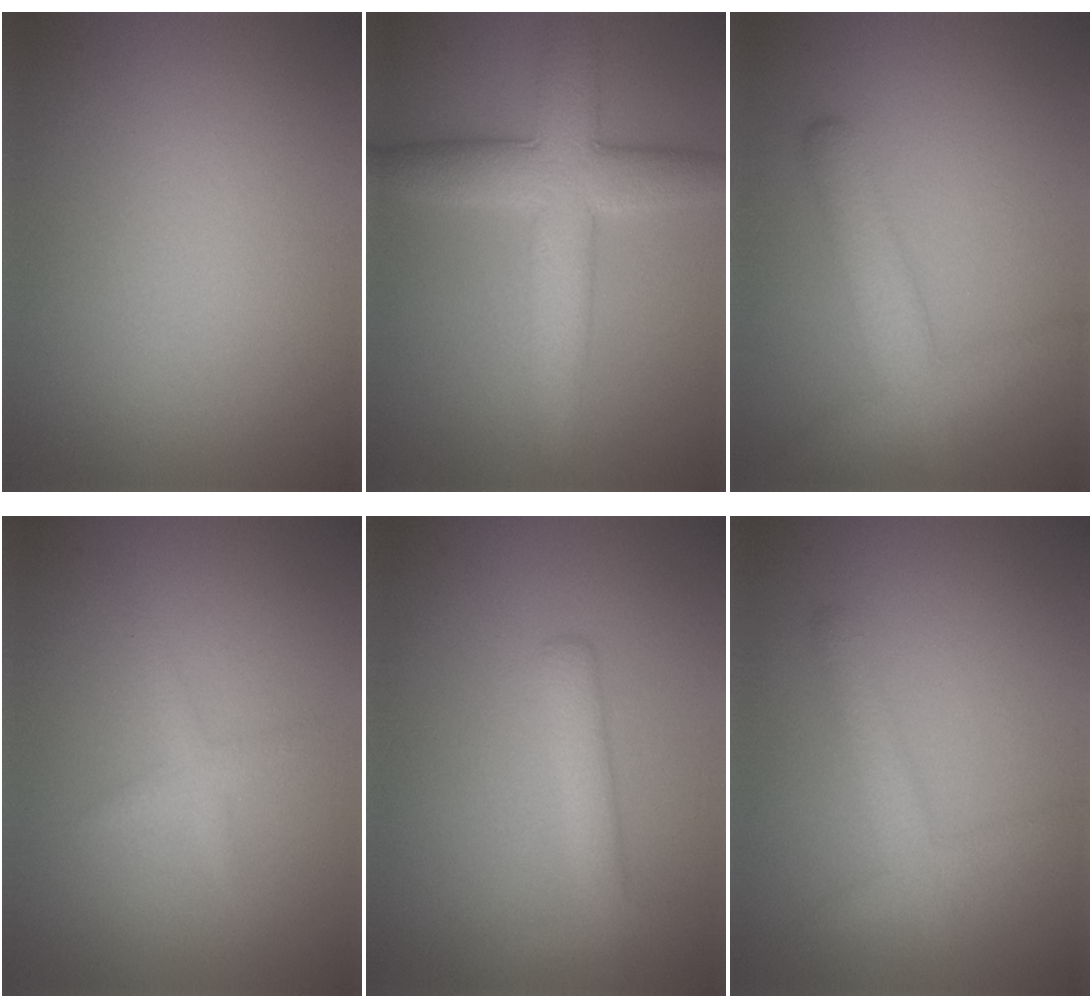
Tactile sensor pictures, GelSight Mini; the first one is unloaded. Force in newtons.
{"total": 7.1, "press": 7.1, "slide": 0.2}
{"total": 4.2, "press": 4.2, "slide": 0.1}
{"total": 1.3, "press": 1.3, "slide": 0.1}
{"total": 2.3, "press": 2.3, "slide": 0.1}
{"total": 2.0, "press": 2.0, "slide": 0.1}